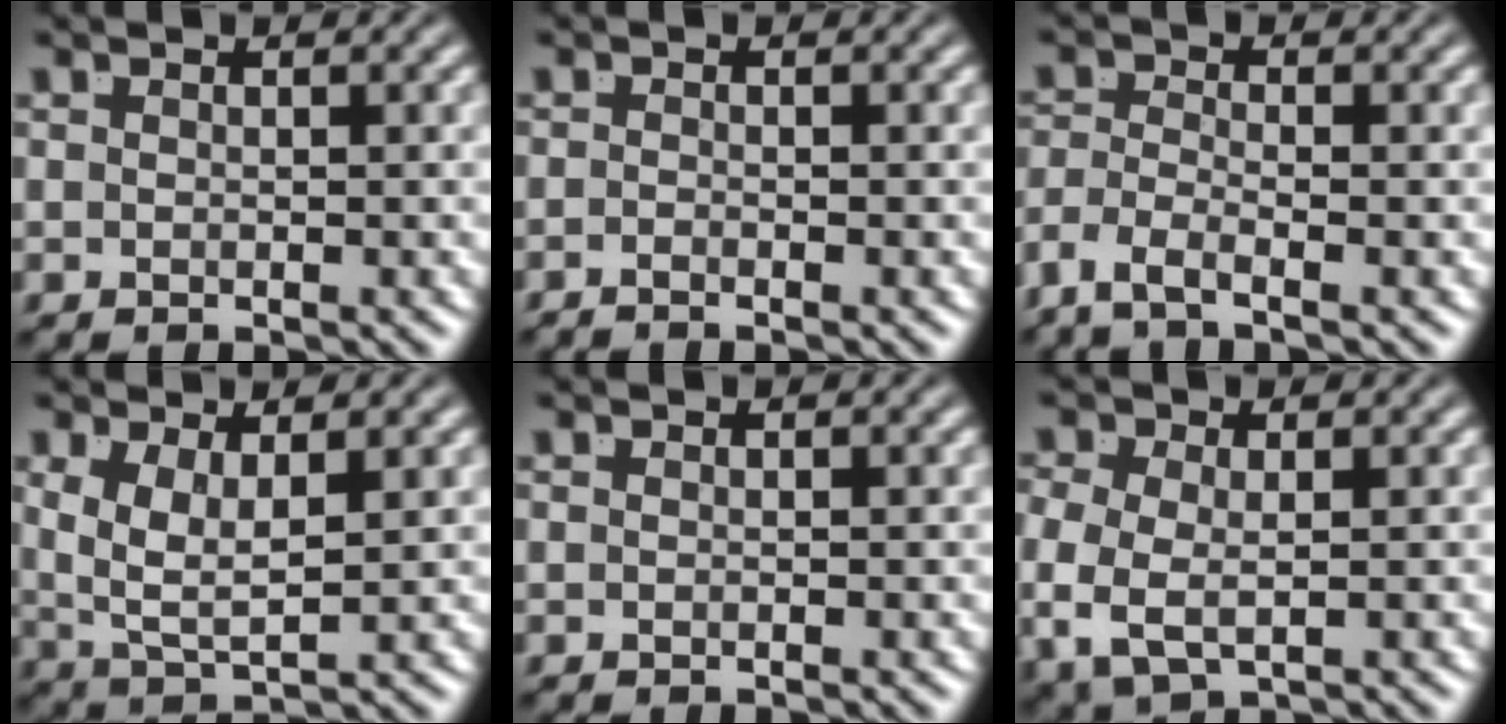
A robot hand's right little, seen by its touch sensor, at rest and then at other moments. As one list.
[{"total": 1.3, "force": [-1.1, -0.7, 0.1], "torque": [0.004, -0.007, -0.018]}, {"total": 3.2, "force": [-2.4, 1.0, 2.0], "torque": [-0.058, -0.024, -0.032]}, {"total": 4.2, "force": [0.6, 2.3, 3.4], "torque": [-0.083, -0.021, 0.023]}, {"total": 0.0}, {"total": 4.2, "force": [-0.7, 2.9, 3.0], "torque": [-0.084, -0.032, 0.009]}]